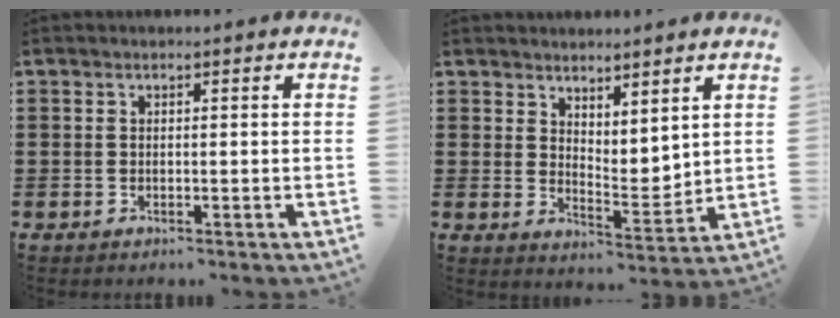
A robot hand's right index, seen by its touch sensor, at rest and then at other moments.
{"total": 4.3, "force": [4.1, 1.0, 0.2], "torque": [-0.011, -0.019, 0.077]}